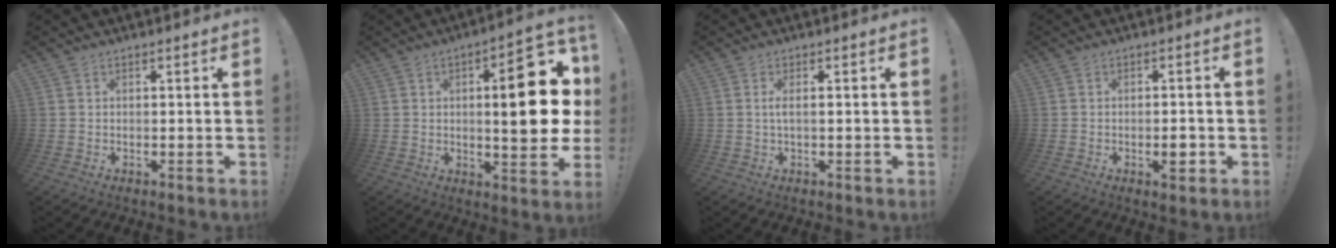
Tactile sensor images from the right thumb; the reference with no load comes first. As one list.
[{"total": 19.2, "force": [2.0, 6.0, 18.1], "torque": [-0.230, -0.009, 0.022]}, {"total": 2.5, "force": [0.0, 0.3, 2.5], "torque": [-0.063, 0.002, -0.003]}, {"total": 3.9, "force": [-1.6, 1.3, 3.3], "torque": [-0.040, 0.006, -0.028]}]